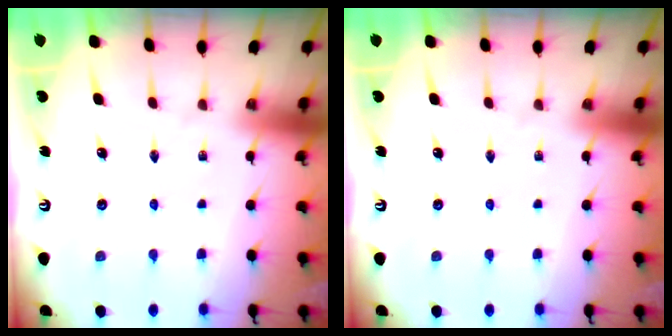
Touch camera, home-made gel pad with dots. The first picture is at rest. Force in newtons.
{"total": 0.0}